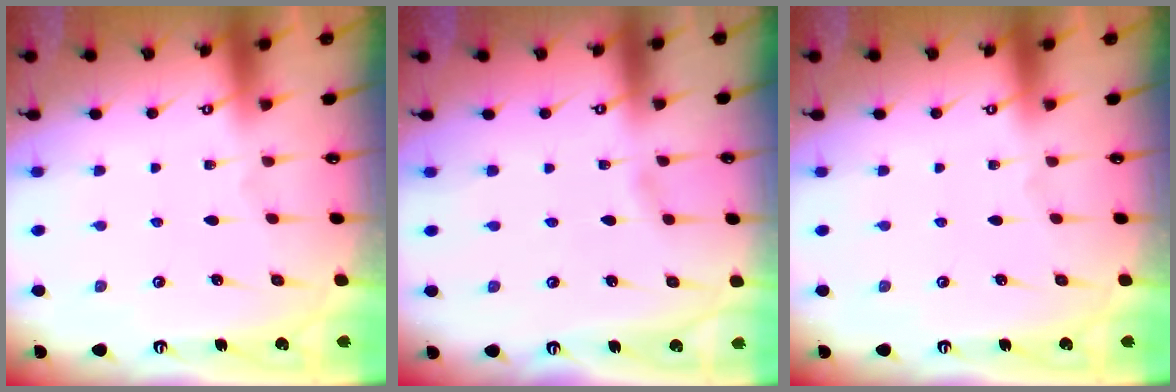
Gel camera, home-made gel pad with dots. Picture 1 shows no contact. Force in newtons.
{"total": 1.3, "press": 1.3, "slide": 0.2}
{"total": 0.0}